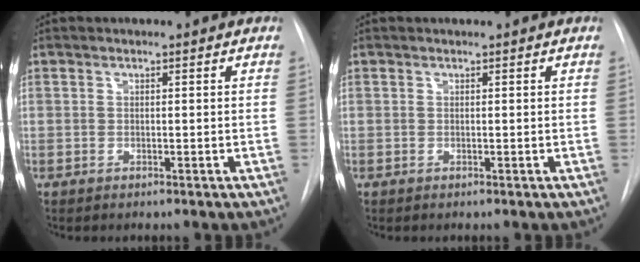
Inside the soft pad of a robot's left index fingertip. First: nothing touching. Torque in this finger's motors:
{"motor_torque": [0.00, 0.00, 0.01, 0.00]}